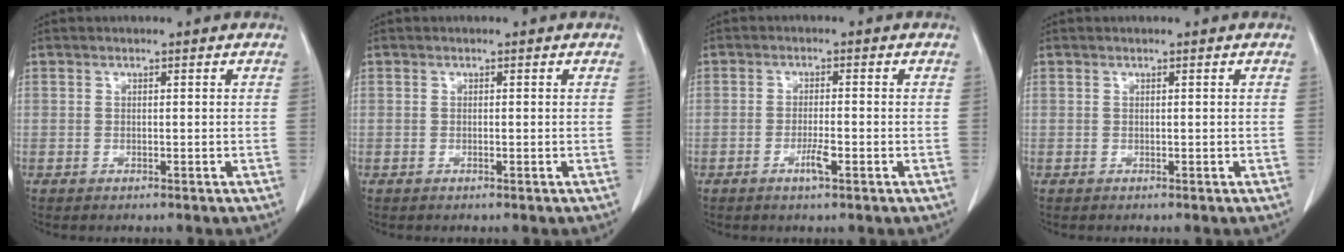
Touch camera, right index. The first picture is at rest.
{"total": 0.0}
{"total": 3.1, "force": [-1.5, 0.3, 2.7], "torque": [-0.050, -0.001, -0.027]}
{"total": 0.0}